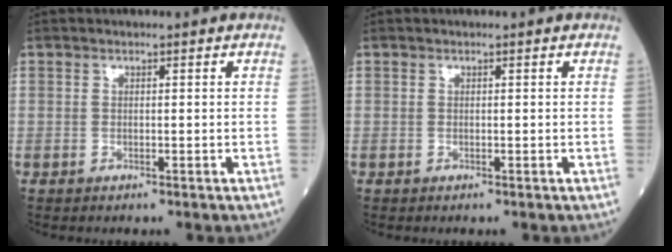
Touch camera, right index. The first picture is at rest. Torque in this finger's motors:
{"motor_torque": [0.02, -0.07, 0.07, 0.01]}